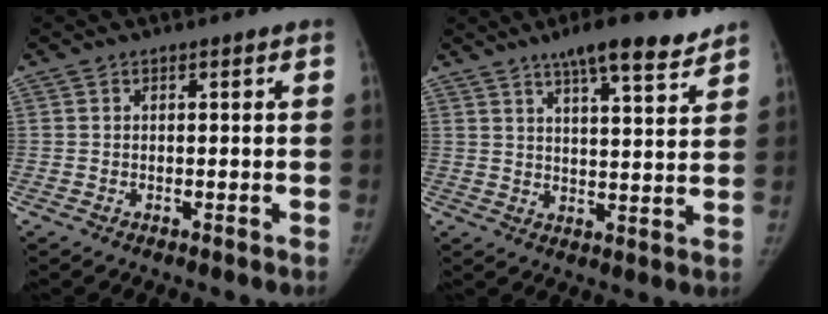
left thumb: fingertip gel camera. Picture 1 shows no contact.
{"total": 11.0, "force": [8.1, 2.4, 7.0], "torque": [-0.084, -0.039, 0.123]}